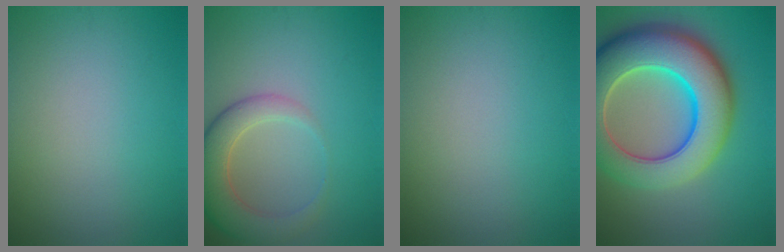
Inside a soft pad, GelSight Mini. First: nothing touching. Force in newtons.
{"total": 4.9, "press": 4.9, "slide": 0.5}
{"total": 0.0}
{"total": 12.8, "press": 12.8, "slide": 0.5}